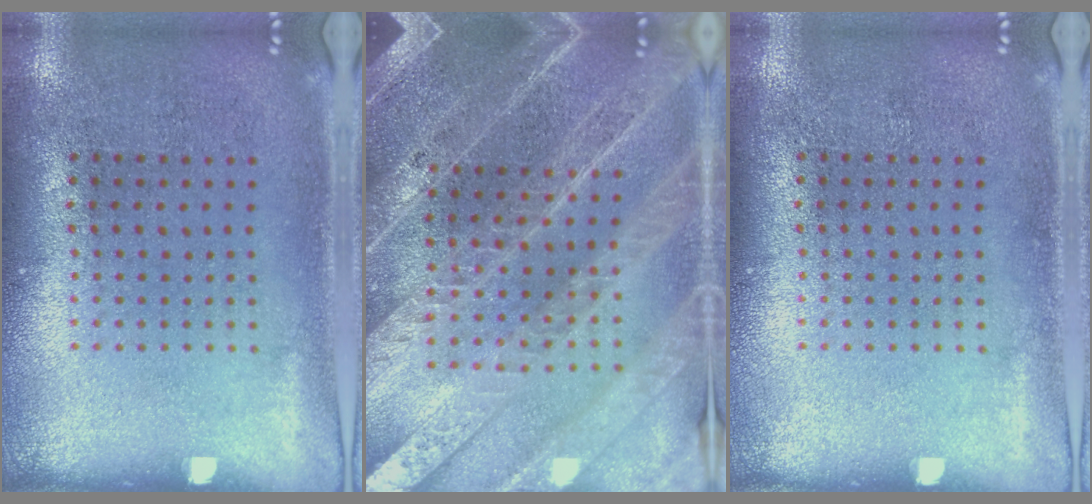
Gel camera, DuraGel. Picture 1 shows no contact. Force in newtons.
{"total": 4.4, "press": 3.9, "slide": 2.0}
{"total": 0.0}